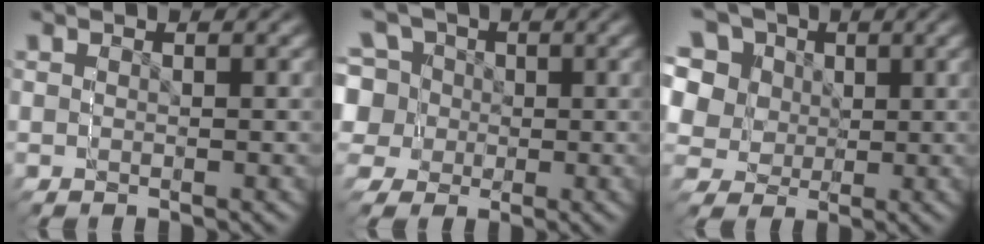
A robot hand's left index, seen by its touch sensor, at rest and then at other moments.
{"total": 12.8, "force": [3.0, 11.3, 5.1], "torque": [-0.106, -0.035, 0.052]}
{"total": 13.4, "force": [2.9, 11.6, 6.1], "torque": [-0.129, -0.040, 0.046]}